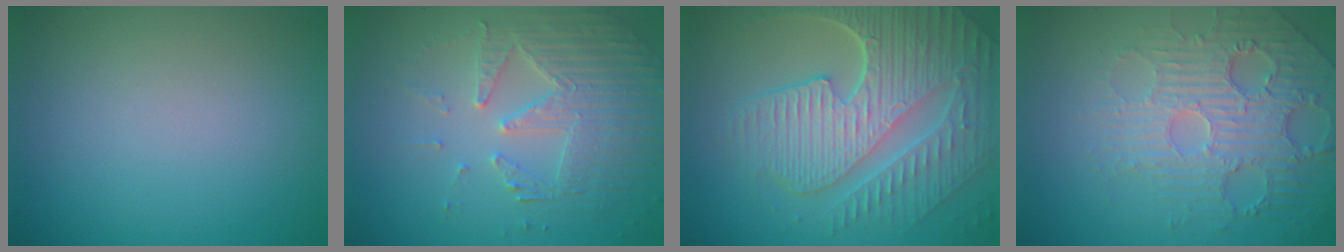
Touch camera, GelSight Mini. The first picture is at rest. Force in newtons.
{"total": 4.6, "press": 4.2, "slide": 1.9}
{"total": 9.3, "press": 6.3, "slide": 6.9}
{"total": 4.8, "press": 4.3, "slide": 2.2}